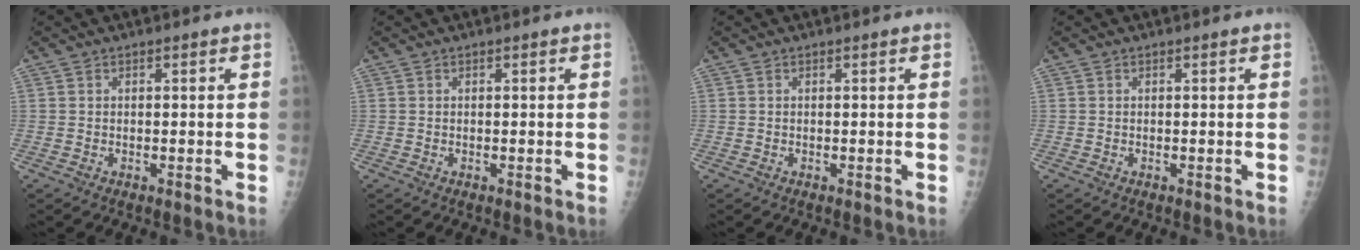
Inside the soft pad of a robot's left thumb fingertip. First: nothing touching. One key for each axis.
{"total": 0.0}
{"total": 0.0}
{"total": 0.0}